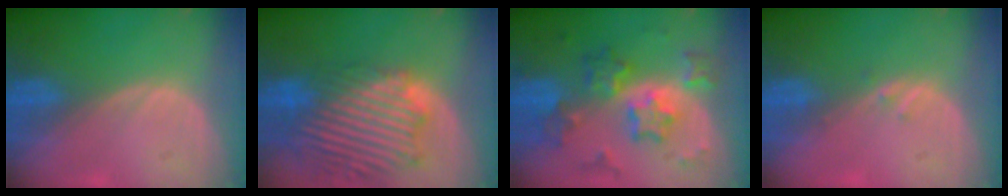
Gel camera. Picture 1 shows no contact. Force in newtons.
{"total": 14.1, "press": 12.1, "slide": 7.2}
{"total": 8.9, "press": 8.9, "slide": 0.8}
{"total": 1.0, "press": 0.9, "slide": 0.5}